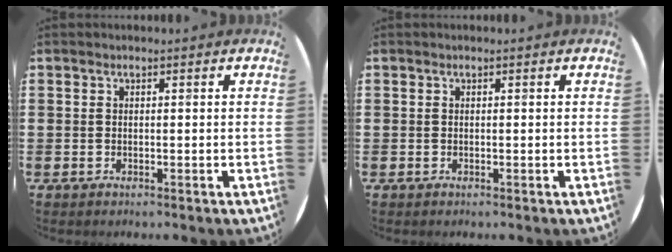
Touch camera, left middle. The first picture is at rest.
{"total": 0.0}